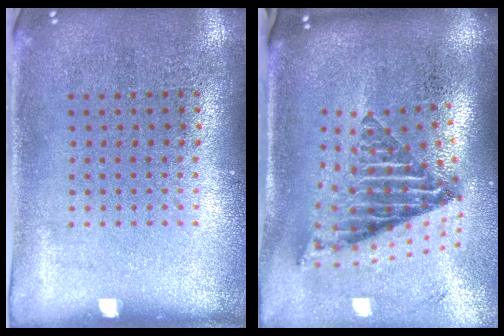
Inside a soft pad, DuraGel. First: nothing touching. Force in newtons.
{"total": 2.8, "press": 1.7, "slide": 2.2}